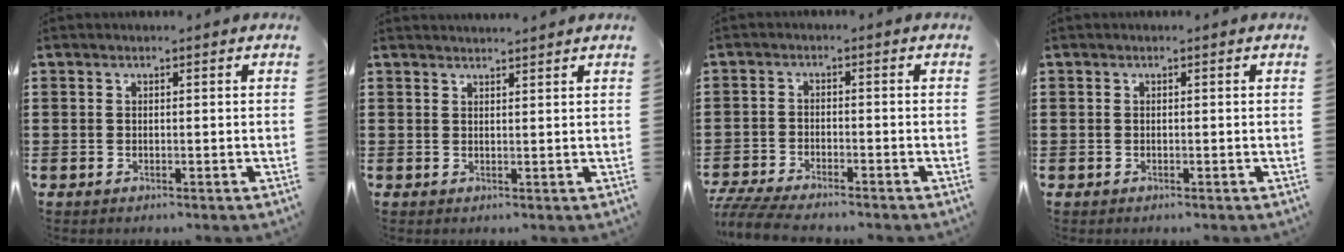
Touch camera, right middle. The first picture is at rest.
{"total": 1.6, "force": [1.5, -0.3, 0.2], "torque": [-0.005, 0.000, 0.029]}
{"total": 4.6, "force": [-4.4, 0.3, 1.3], "torque": [-0.041, -0.010, -0.092]}
{"total": 0.0}